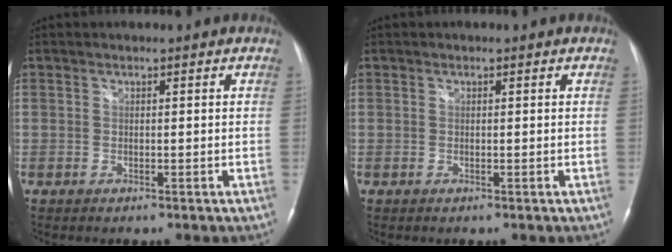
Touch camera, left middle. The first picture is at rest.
{"total": 0.0}